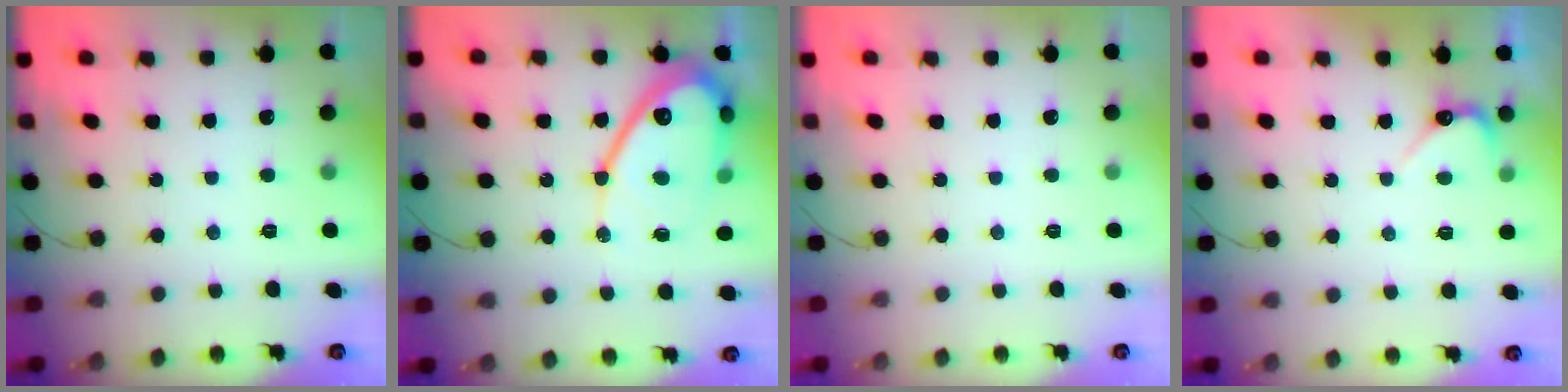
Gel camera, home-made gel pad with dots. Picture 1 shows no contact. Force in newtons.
{"total": 16.0, "press": 16.0, "slide": 1.4}
{"total": 0.0}
{"total": 2.9, "press": 2.9, "slide": 0.3}